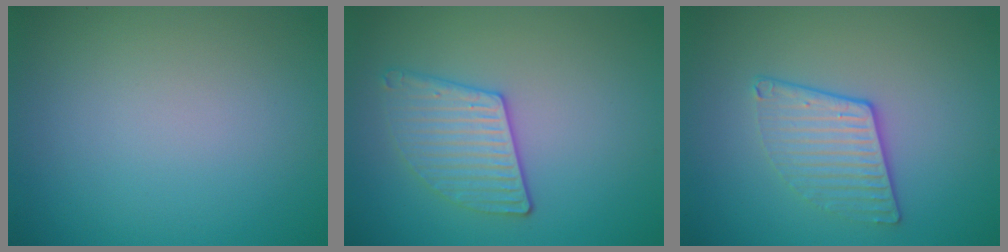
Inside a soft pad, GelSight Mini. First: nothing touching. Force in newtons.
{"total": 2.9, "press": 2.9, "slide": 0.6}
{"total": 2.8, "press": 2.3, "slide": 1.6}